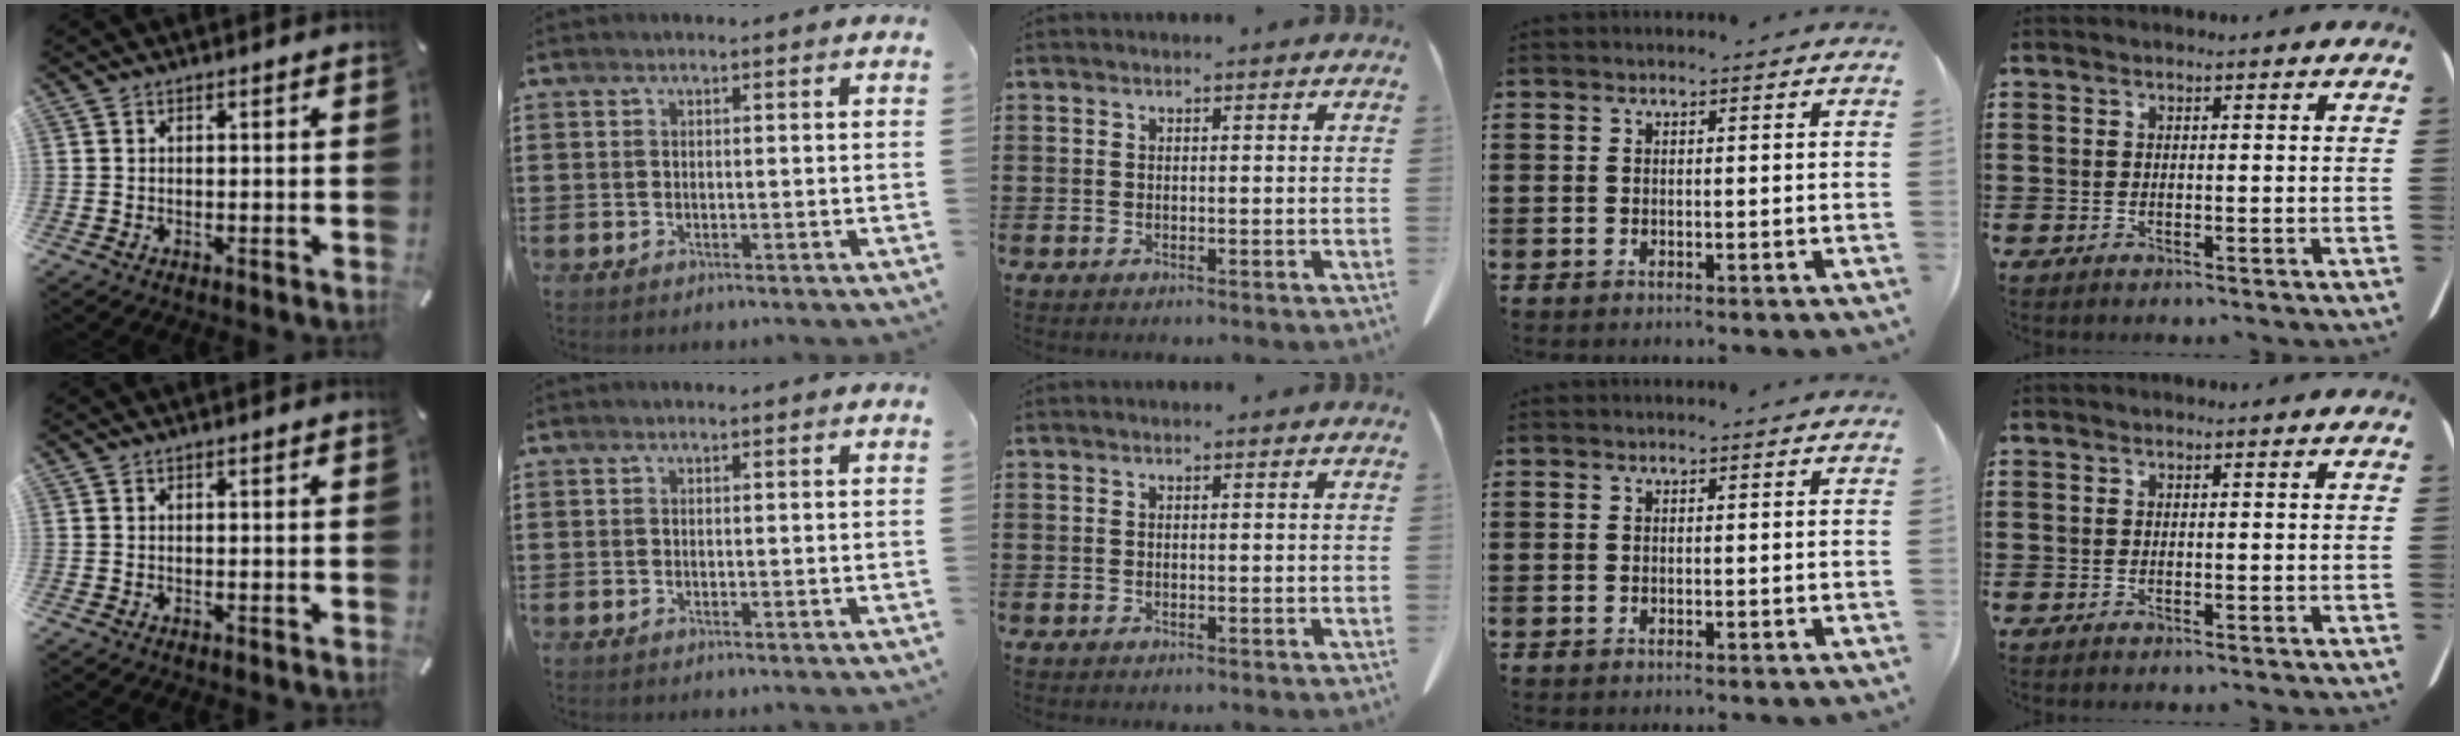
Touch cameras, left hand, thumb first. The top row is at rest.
{}